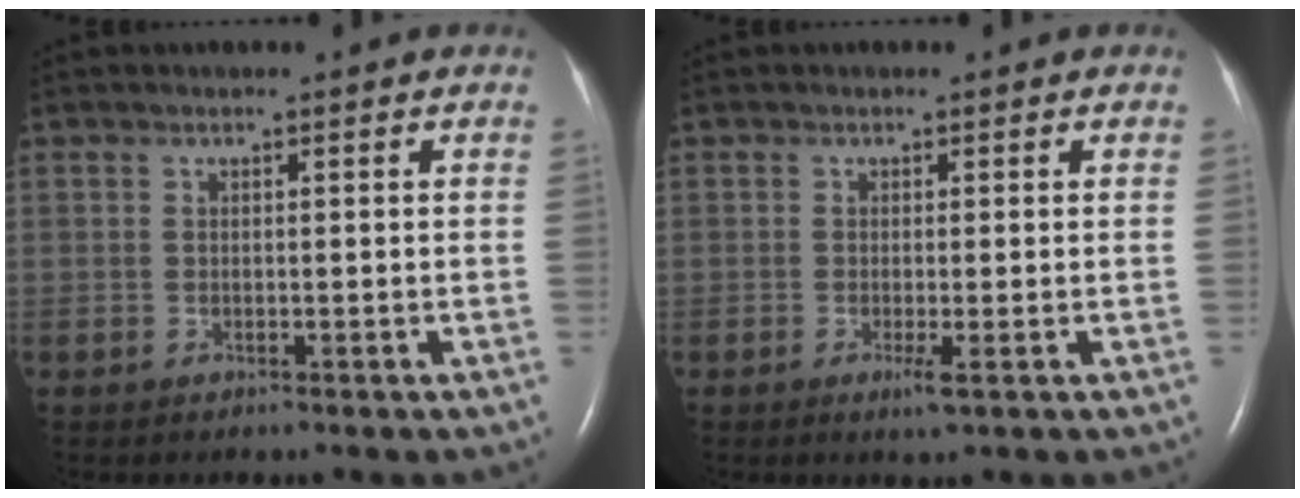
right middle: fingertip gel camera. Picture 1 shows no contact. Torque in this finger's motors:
{"motor_torque": [0.31, -0.11, 0.05, 0.01]}